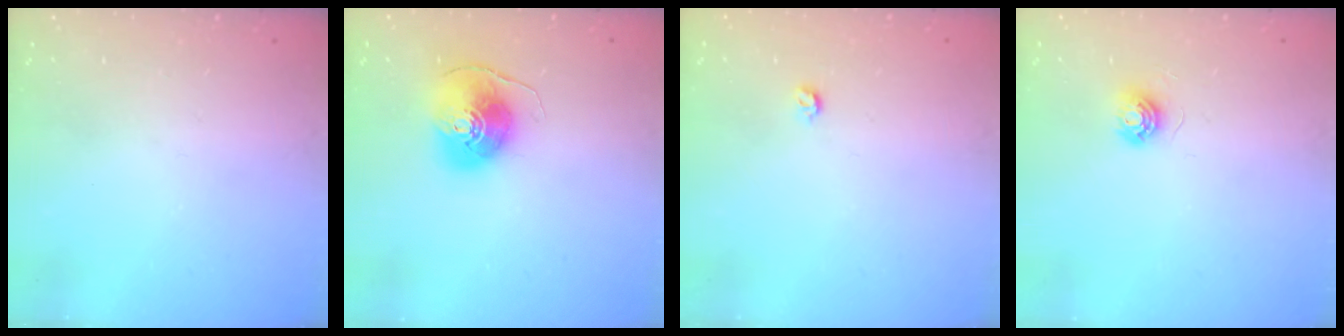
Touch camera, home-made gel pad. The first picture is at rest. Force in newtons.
{"total": 9.9, "press": 9.8, "slide": 1.1}
{"total": 3.3, "press": 3.3, "slide": 0.7}
{"total": 5.6, "press": 5.6, "slide": 0.3}